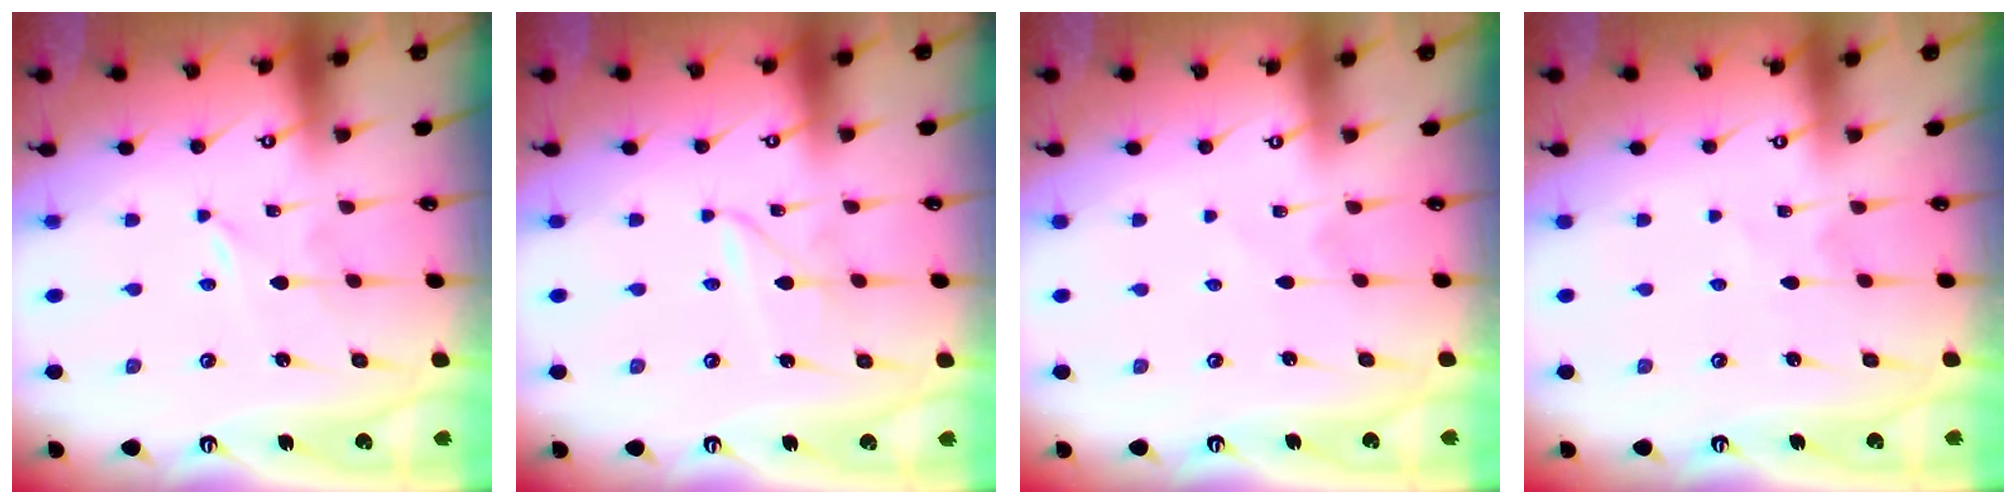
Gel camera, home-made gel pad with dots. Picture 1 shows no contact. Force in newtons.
{"total": 2.0, "press": 2.0, "slide": 0.2}
{"total": 2.1, "press": 2.1, "slide": 0.3}
{"total": 3.3, "press": 3.3, "slide": 0.3}